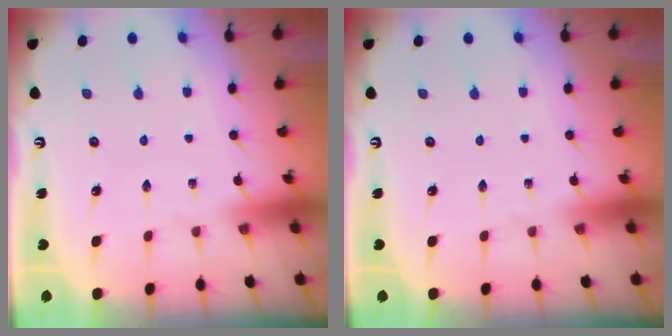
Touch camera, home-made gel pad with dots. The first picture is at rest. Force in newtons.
{"total": 0.0}